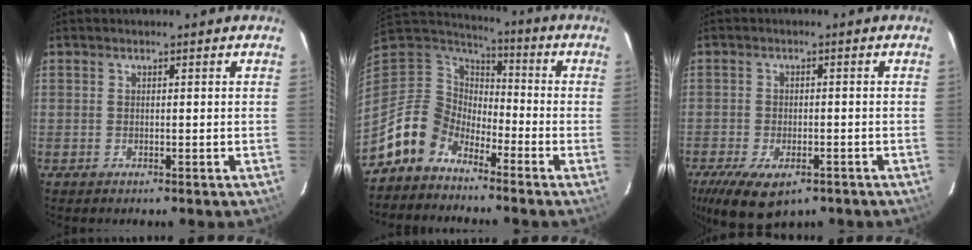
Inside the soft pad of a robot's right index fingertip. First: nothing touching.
{"total": 10.7, "force": [-8.0, 6.7, 2.4], "torque": [-0.067, 0.029, -0.160]}
{"total": 10.9, "force": [-6.7, 5.3, 6.9], "torque": [-0.150, -0.033, -0.105]}